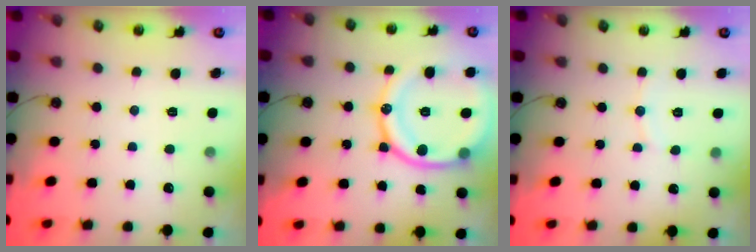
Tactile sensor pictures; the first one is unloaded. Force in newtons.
{"total": 20.4, "press": 20.2, "slide": 2.4}
{"total": 4.6, "press": 4.6, "slide": 0.5}